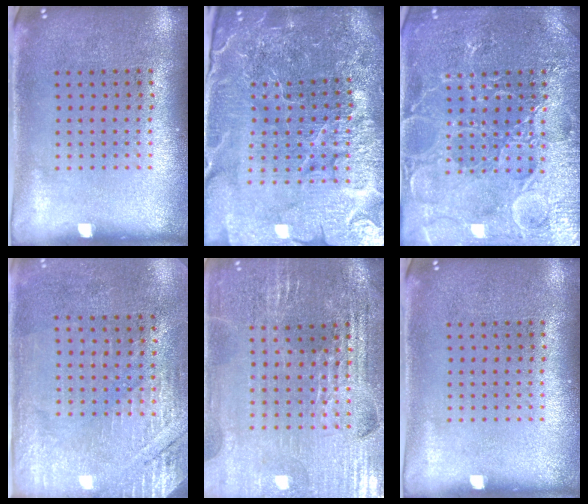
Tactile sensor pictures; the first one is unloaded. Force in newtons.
{"total": 6.2, "press": 5.5, "slide": 2.9}
{"total": 4.5, "press": 4.5, "slide": 0.5}
{"total": 2.7, "press": 2.5, "slide": 1.1}
{"total": 3.1, "press": 3.1, "slide": 0.3}
{"total": 0.0}